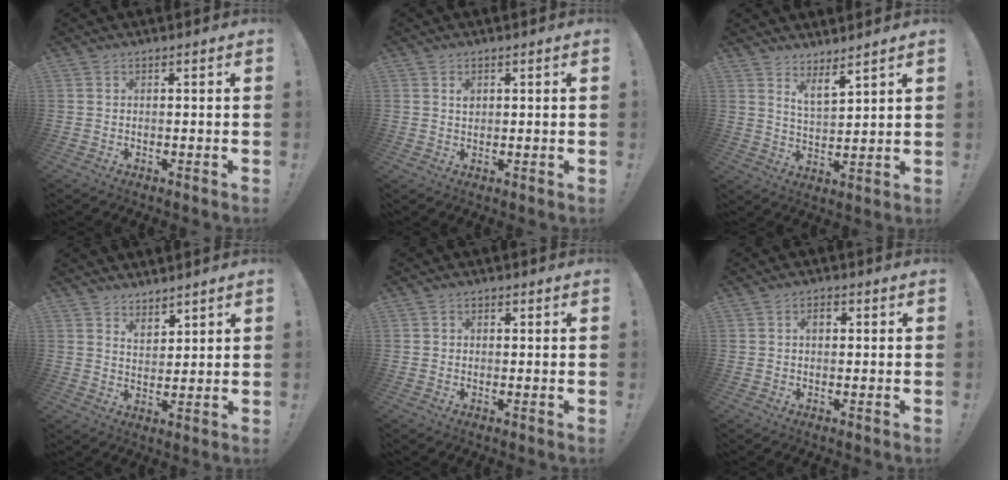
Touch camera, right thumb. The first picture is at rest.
{"total": 1.6, "force": [0.8, 1.2, 0.8], "torque": [-0.004, -0.001, 0.012]}
{"total": 6.0, "force": [5.3, 0.9, 2.6], "torque": [-0.051, -0.034, 0.095]}
{"total": 4.6, "force": [4.2, 2.0, 0.0], "torque": [-0.003, -0.030, 0.079]}
{"total": 1.5, "force": [-0.1, 1.3, 0.6], "torque": [-0.003, 0.002, -0.005]}
{"total": 2.5, "force": [0.3, 1.6, 1.9], "torque": [-0.026, 0.004, 0.001]}